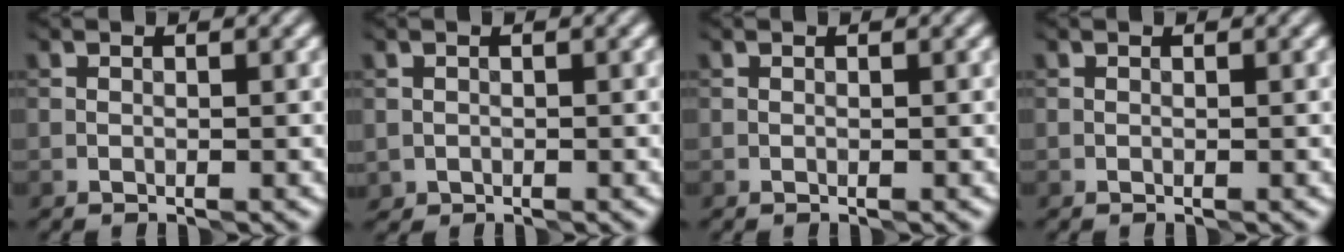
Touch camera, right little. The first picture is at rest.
{"total": 0.8, "force": [0.0, 0.8, 0.1], "torque": [0.000, -0.002, 0.003]}
{"total": 0.0}
{"total": 0.0}